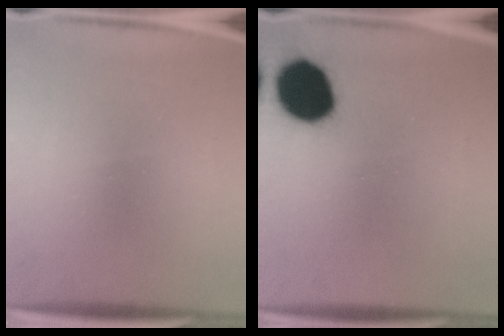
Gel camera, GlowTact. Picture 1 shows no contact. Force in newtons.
{"total": 15.5}